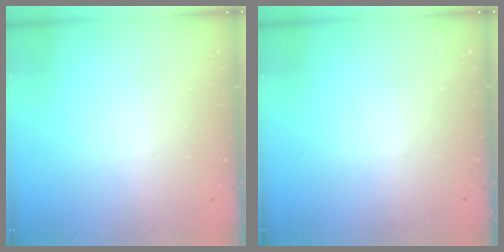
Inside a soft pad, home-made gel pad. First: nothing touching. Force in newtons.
{"total": 0.0}